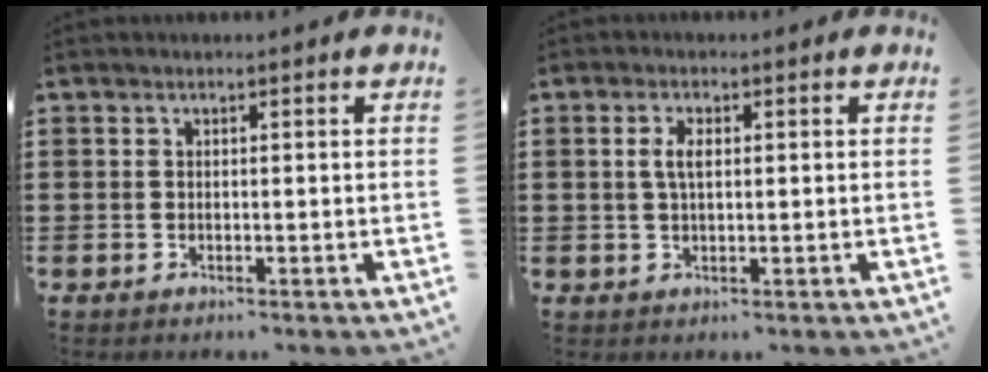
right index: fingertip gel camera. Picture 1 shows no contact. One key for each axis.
{"total": 2.9, "fx": 0.4, "fy": 1.2, "fz": 2.6, "tx": -0.055, "ty": 0.006, "tz": 0.005}